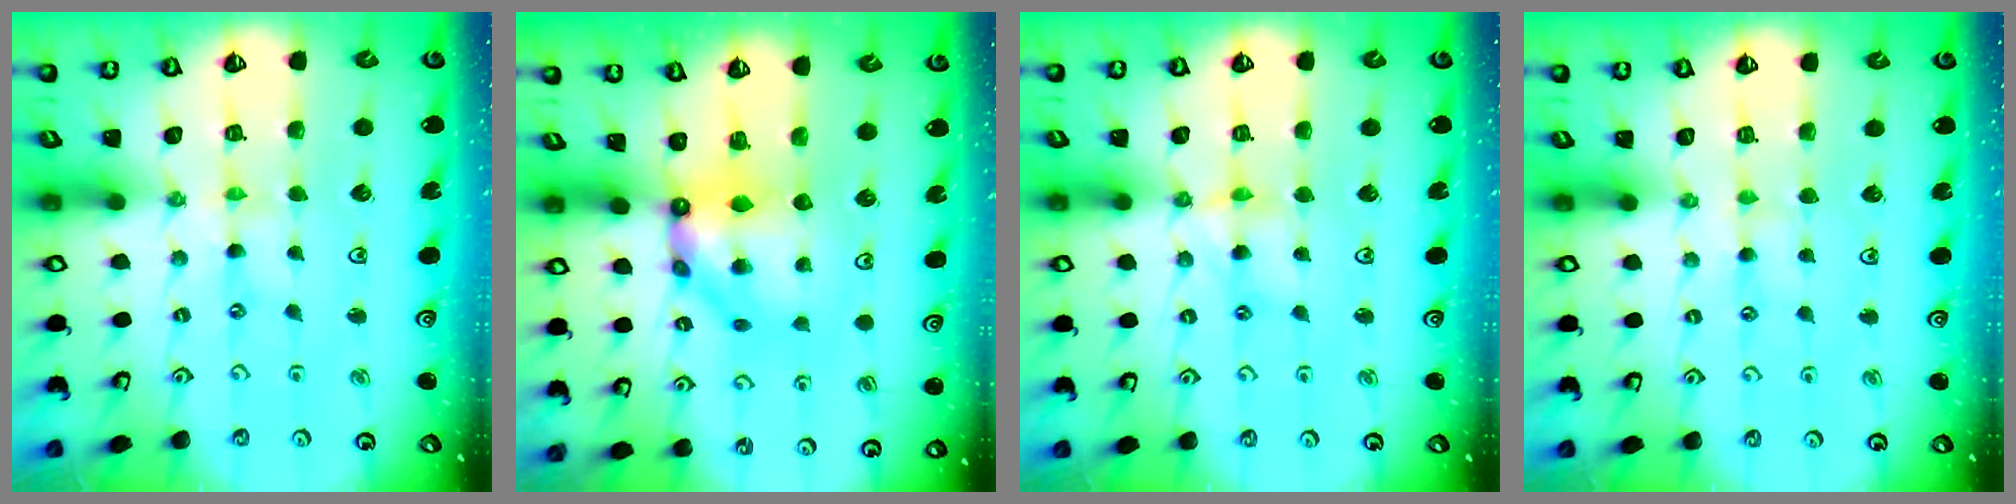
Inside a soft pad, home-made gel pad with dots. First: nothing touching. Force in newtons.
{"total": 8.9, "press": 8.9, "slide": 0.8}
{"total": 6.0, "press": 6.0, "slide": 0.5}
{"total": 2.2, "press": 2.2, "slide": 0.4}